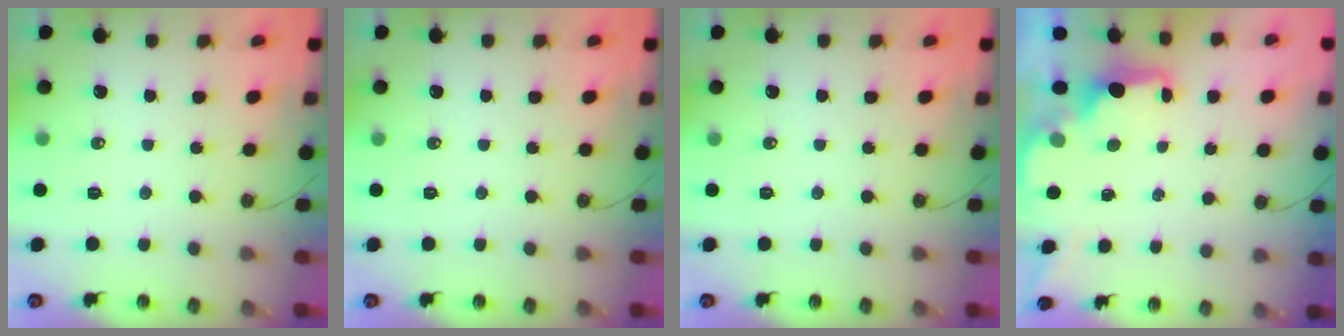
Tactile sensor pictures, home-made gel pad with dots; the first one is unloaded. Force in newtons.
{"total": 0.0}
{"total": 0.0}
{"total": 1.8, "press": 1.6, "slide": 0.8}